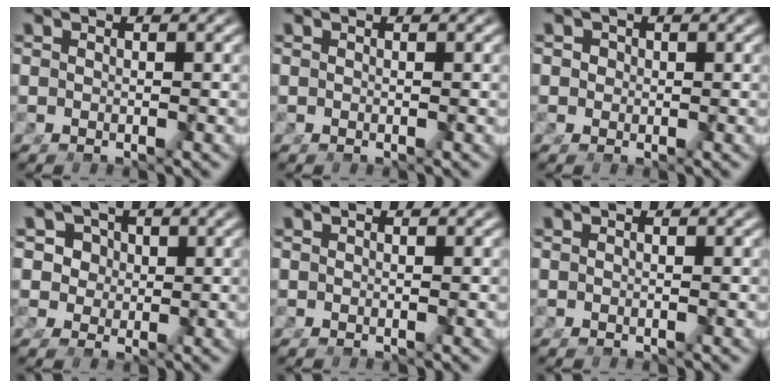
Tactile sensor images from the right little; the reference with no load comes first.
{"total": 0.0}
{"total": 2.2, "force": [0.1, 2.1, 0.6], "torque": [-0.022, -0.001, -0.002]}
{"total": 8.0, "force": [0.9, 7.5, 2.7], "torque": [-0.099, -0.029, 0.018]}
{"total": 0.0}
{"total": 0.0}